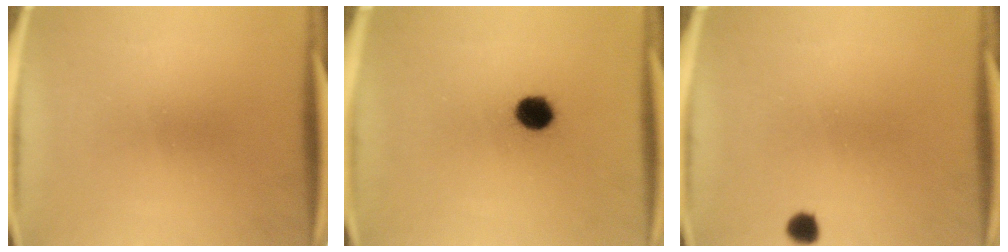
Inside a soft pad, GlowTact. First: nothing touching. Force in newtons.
{"total": 6.1}
{"total": 2.1}